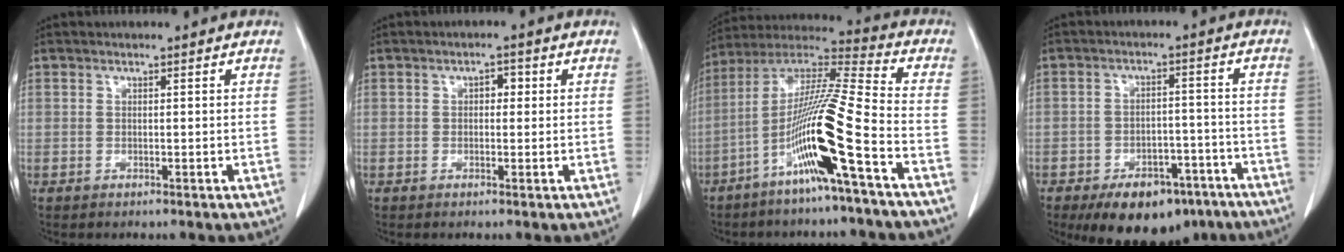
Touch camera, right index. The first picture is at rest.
{"total": 1.8, "force": [0.3, 1.1, 1.4], "torque": [-0.017, 0.009, 0.002]}
{"total": 15.8, "force": [-6.5, -1.2, 14.3], "torque": [-0.278, -0.006, -0.128]}
{"total": 12.9, "force": [-9.0, 6.7, 6.4], "torque": [-0.083, 0.014, -0.131]}